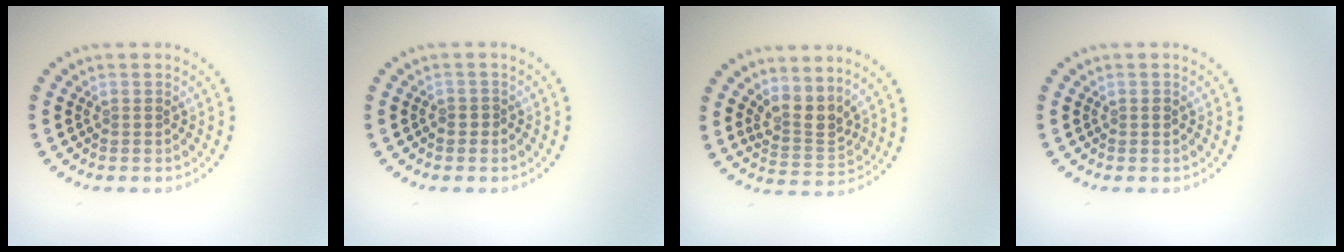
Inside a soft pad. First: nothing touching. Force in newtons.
{"total": 0.6, "press": 0.3, "slide": 0.5}
{"total": 3.0, "press": 2.3, "slide": 1.8}
{"total": 0.6, "press": 0.6, "slide": 0.1}